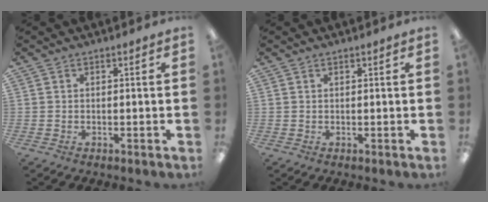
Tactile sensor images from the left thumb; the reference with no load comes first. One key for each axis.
{"total": 0.6, "fx": 0.4, "fy": 0.1, "fz": 0.4, "tx": -0.008, "ty": 0.002, "tz": 0.007}